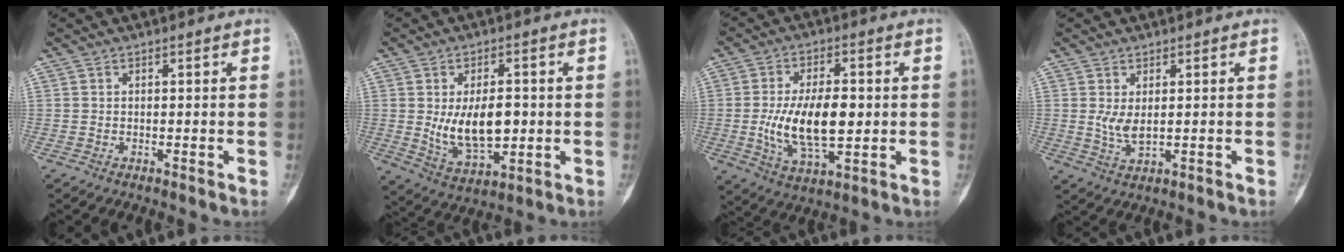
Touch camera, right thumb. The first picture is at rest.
{"total": 11.5, "force": [0.0, 6.4, 9.5], "torque": [-0.144, -0.010, 0.016]}
{"total": 13.9, "force": [-0.5, 6.7, 12.2], "torque": [-0.212, -0.005, -0.002]}
{"total": 3.5, "force": [0.5, 1.4, 3.2], "torque": [-0.069, -0.012, 0.017]}